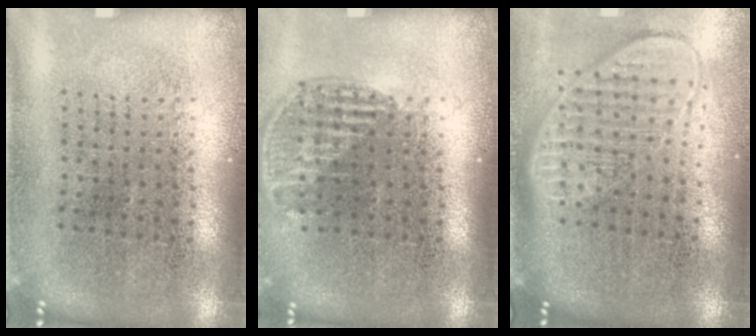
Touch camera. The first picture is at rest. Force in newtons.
{"total": 1.1, "press": 1.0, "slide": 0.5}
{"total": 1.8, "press": 1.5, "slide": 1.0}